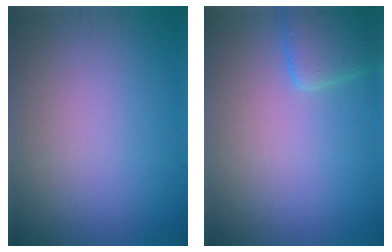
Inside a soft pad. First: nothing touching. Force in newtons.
{"total": 2.8, "press": 2.8, "slide": 0.2}